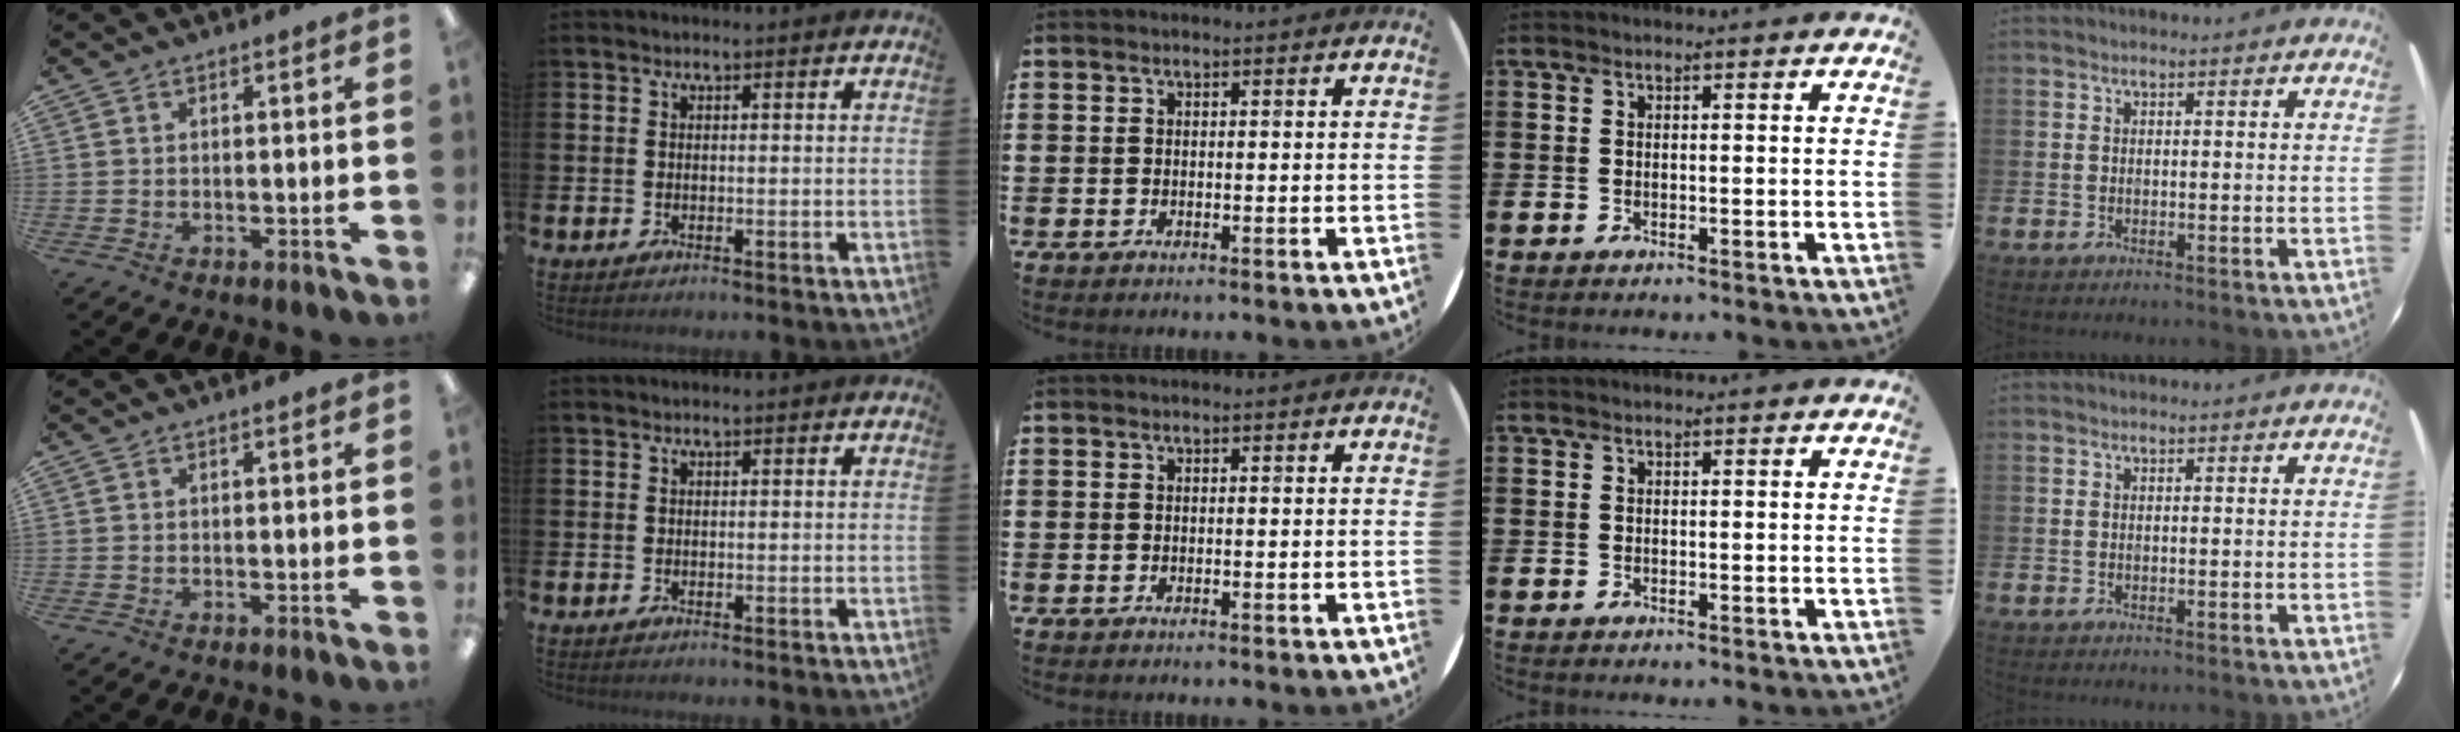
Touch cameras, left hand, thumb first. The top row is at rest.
{}